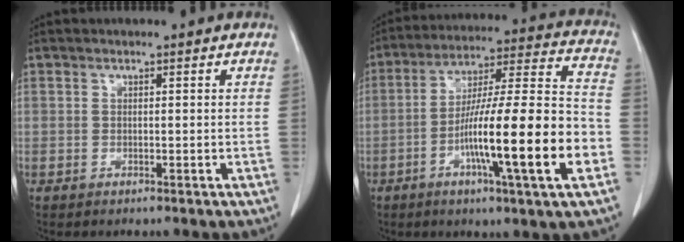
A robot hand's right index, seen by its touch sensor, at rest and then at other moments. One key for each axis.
{"total": 20.2, "fx": -6.2, "fy": 0.5, "fz": 19.2, "tx": -0.303, "ty": -0.002, "tz": -0.101}